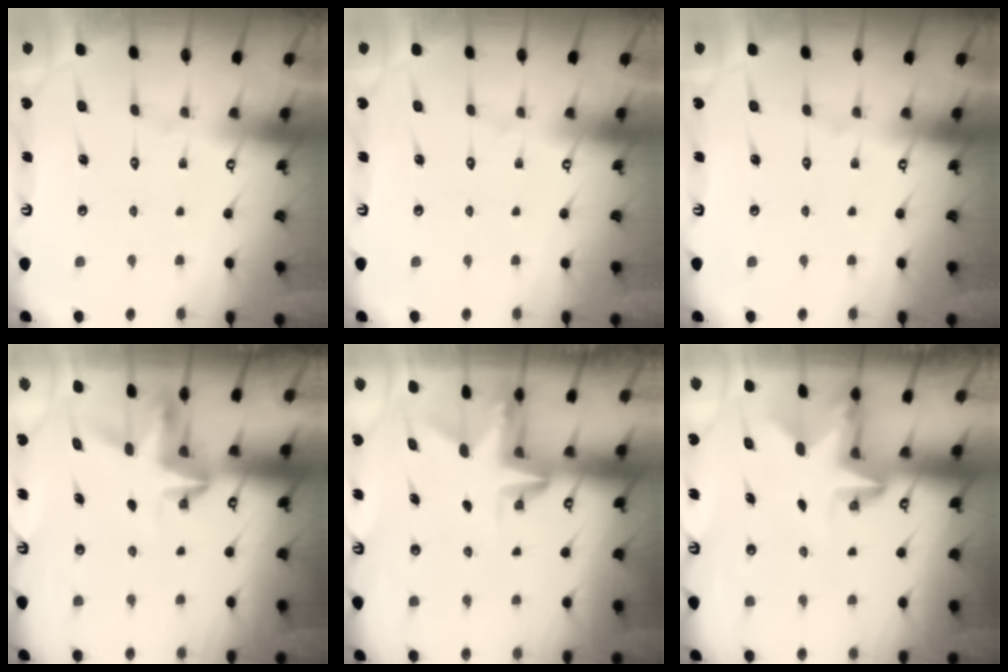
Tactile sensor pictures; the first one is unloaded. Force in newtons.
{"total": 0.0}
{"total": 0.0}
{"total": 3.9, "press": 3.8, "slide": 0.4}
{"total": 2.9, "press": 2.9, "slide": 0.2}
{"total": 3.0, "press": 3.0, "slide": 0.2}